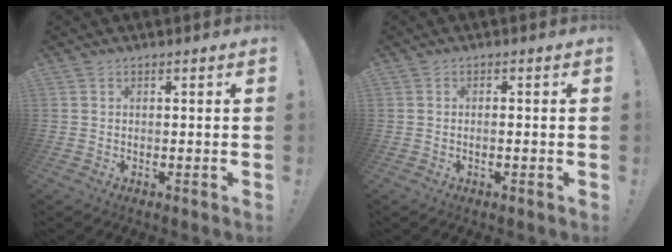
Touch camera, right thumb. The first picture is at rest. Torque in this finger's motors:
{"motor_torque": [-0.24, -0.11, -0.03, 0.14, 0.08]}